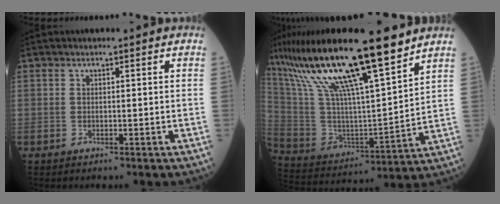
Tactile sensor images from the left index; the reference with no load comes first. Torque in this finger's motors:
{"motor_torque": [0.71, -1.05, 1.05, 0.21]}